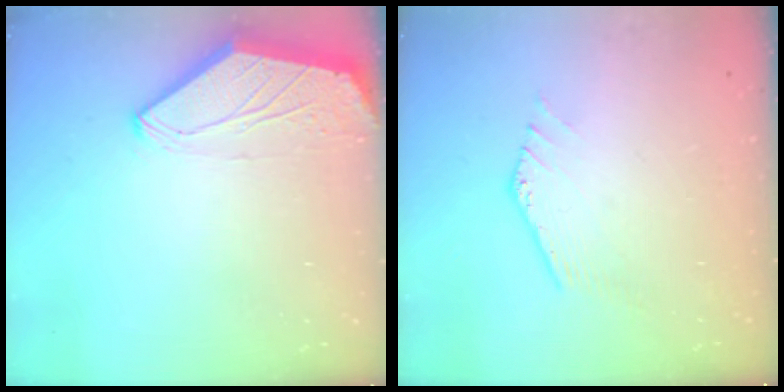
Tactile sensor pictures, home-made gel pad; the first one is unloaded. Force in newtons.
{"total": 1.1, "press": 1.0, "slide": 0.4}